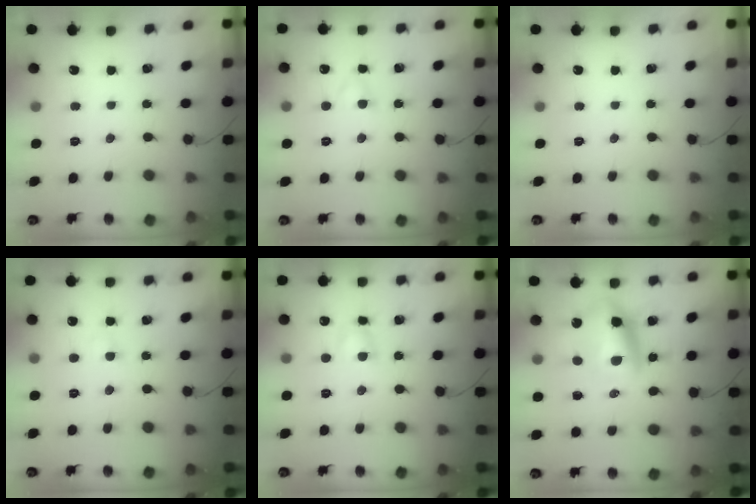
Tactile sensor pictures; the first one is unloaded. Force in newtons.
{"total": 2.8, "press": 2.6, "slide": 1.1}
{"total": 0.0}
{"total": 2.4, "press": 2.2, "slide": 1.0}
{"total": 3.8, "press": 3.7, "slide": 0.6}
{"total": 10.3, "press": 9.9, "slide": 2.9}